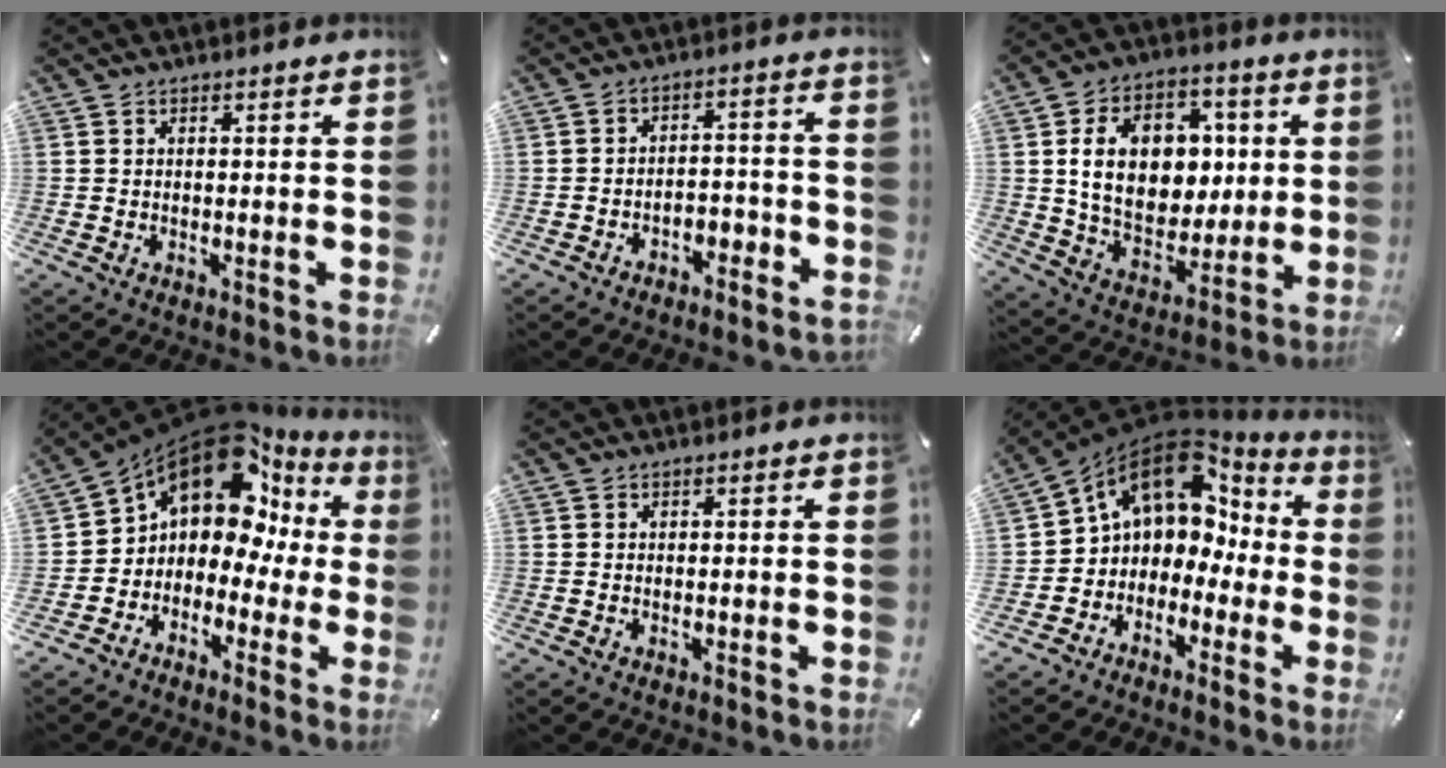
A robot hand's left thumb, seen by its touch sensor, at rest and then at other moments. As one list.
[{"total": 4.1, "force": [-3.5, 1.9, 1.0], "torque": [-0.013, 0.016, -0.069]}, {"total": 17.2, "force": [2.9, 13.1, 10.8], "torque": [-0.177, 0.004, 0.060]}, {"total": 14.8, "force": [7.8, 9.4, 8.3], "torque": [-0.162, -0.066, 0.131]}, {"total": 0.0}, {"total": 10.6, "force": [4.0, 8.4, 5.1], "torque": [-0.098, -0.024, 0.072]}]